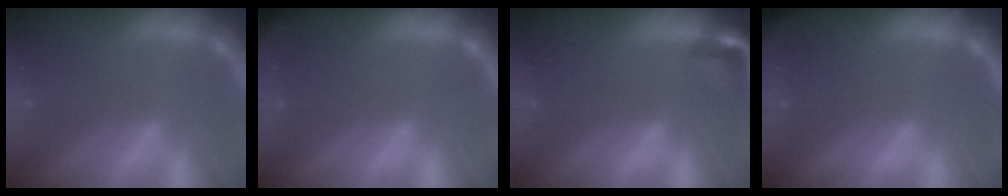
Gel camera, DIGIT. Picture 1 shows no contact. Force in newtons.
{"total": 2.4}
{"total": 2.9}
{"total": 2.9}